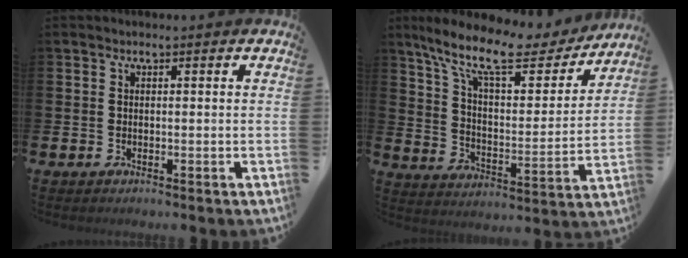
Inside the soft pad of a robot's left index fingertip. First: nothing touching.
{"total": 12.6, "force": [10.3, 3.6, 6.5], "torque": [-0.151, -0.056, 0.173]}